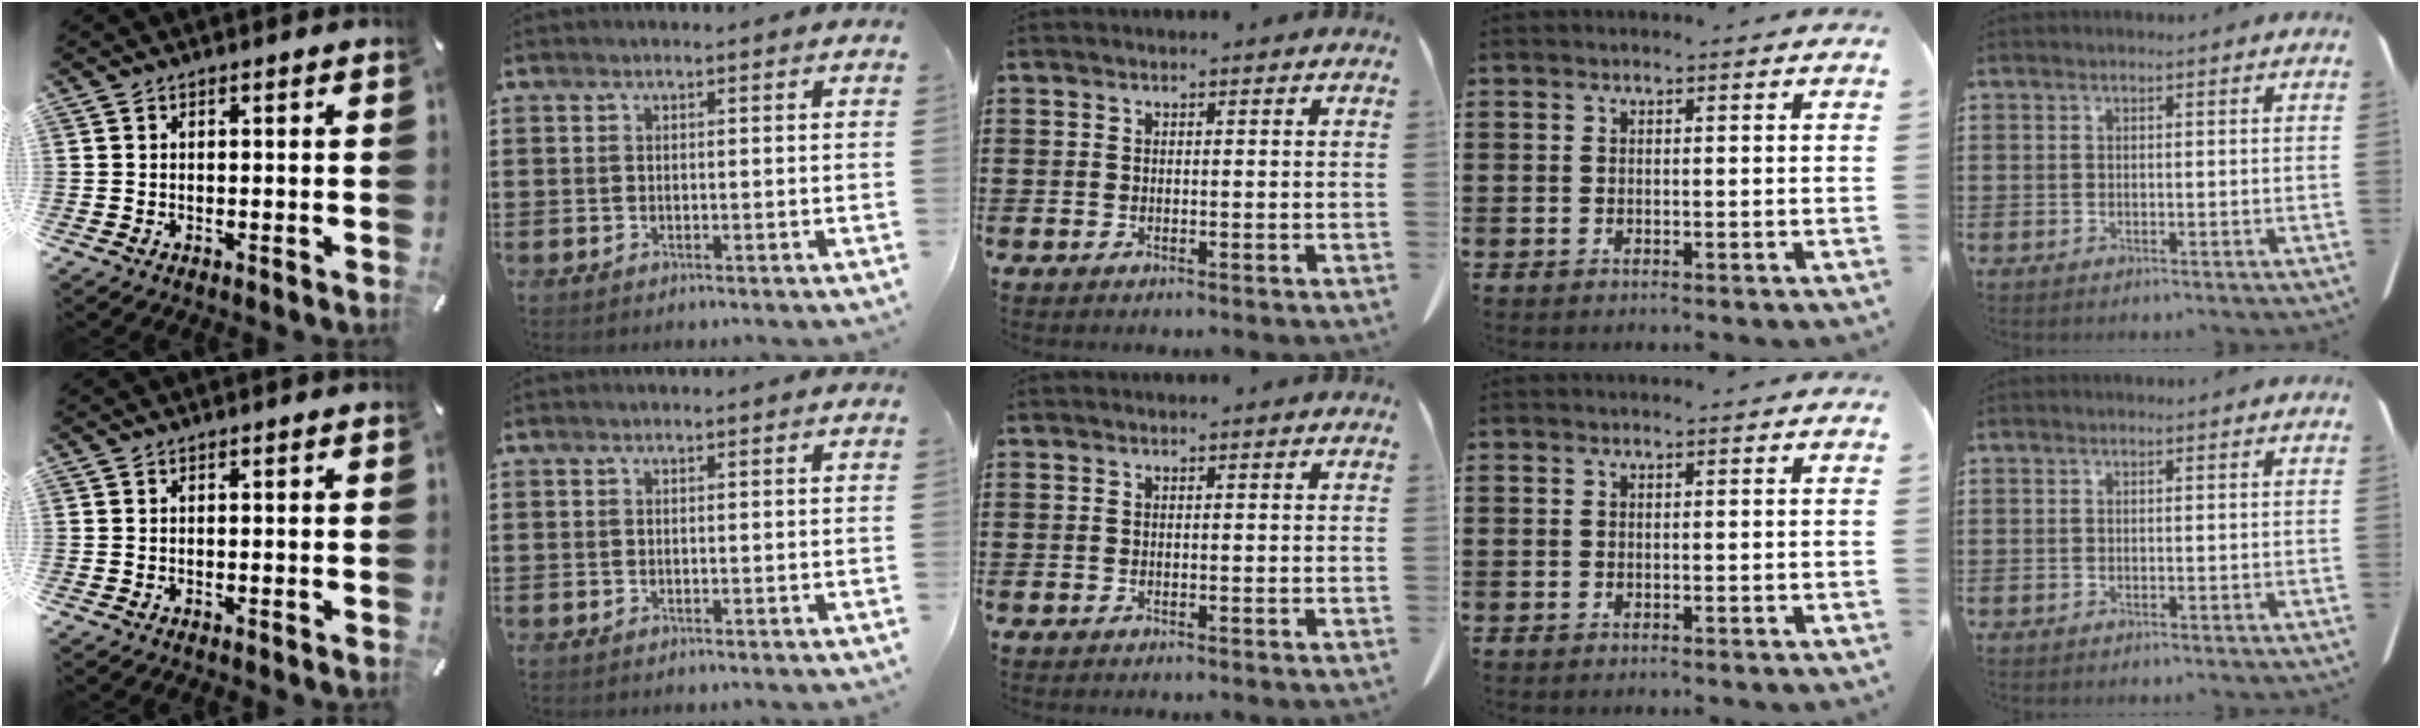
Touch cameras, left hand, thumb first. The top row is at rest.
{}